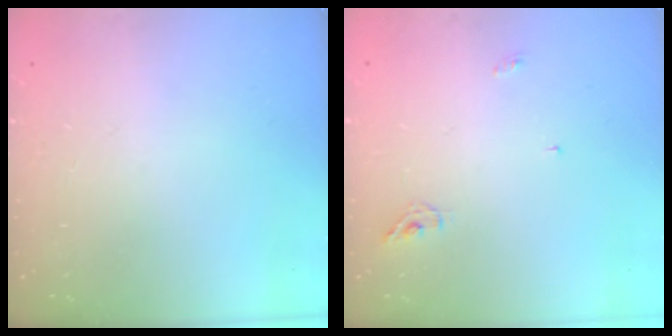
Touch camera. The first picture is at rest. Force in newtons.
{"total": 4.3, "press": 4.3, "slide": 0.1}